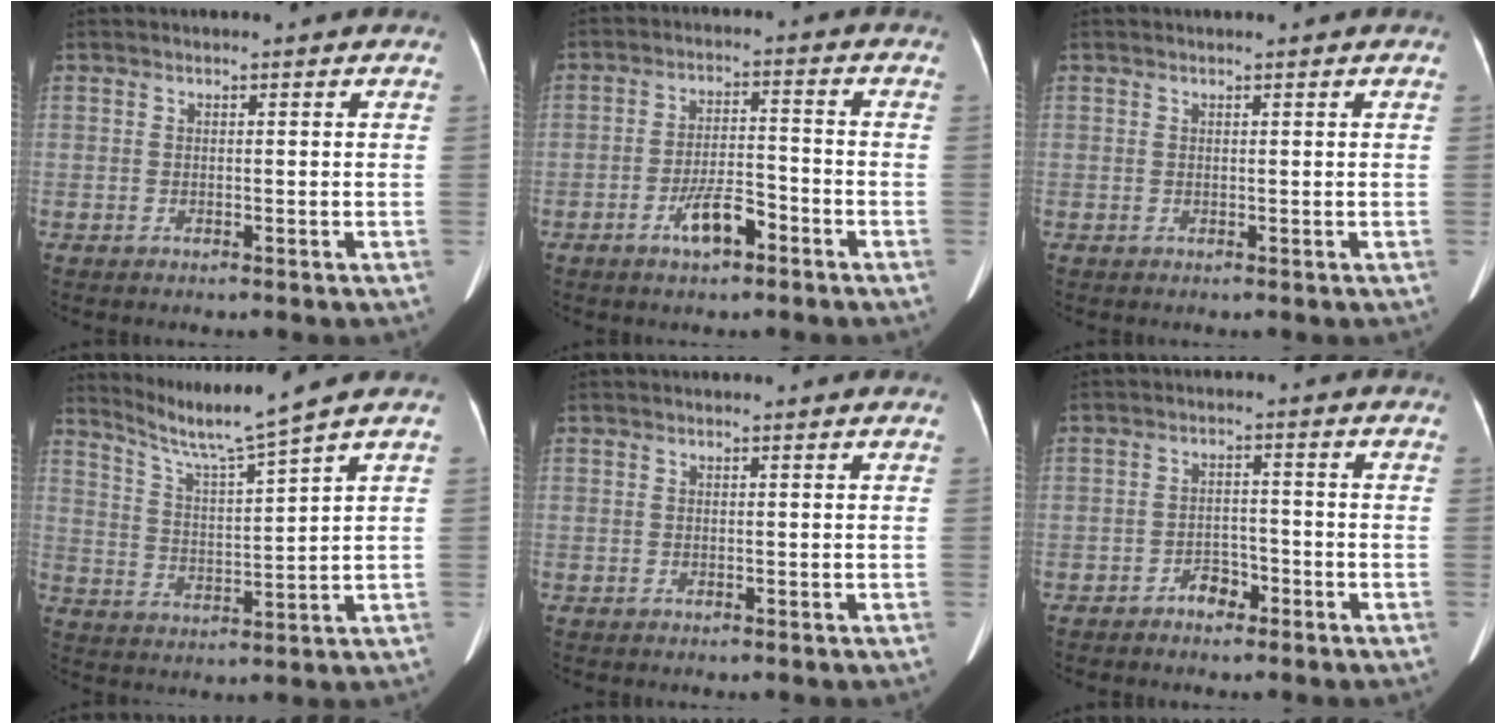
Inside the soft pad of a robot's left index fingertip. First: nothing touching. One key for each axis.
{"total": 5.9, "fx": -3.5, "fy": 1.7, "fz": 4.4, "tx": -0.089, "ty": 0.005, "tz": -0.060}
{"total": 0.0}
{"total": 7.8, "fx": 6.8, "fy": -2.7, "fz": 2.9, "tx": -0.062, "ty": -0.017, "tz": 0.134}
{"total": 0.0}
{"total": 2.9, "fx": -2.2, "fy": 1.5, "fz": 1.3, "tx": -0.020, "ty": 0.006, "tz": -0.034}